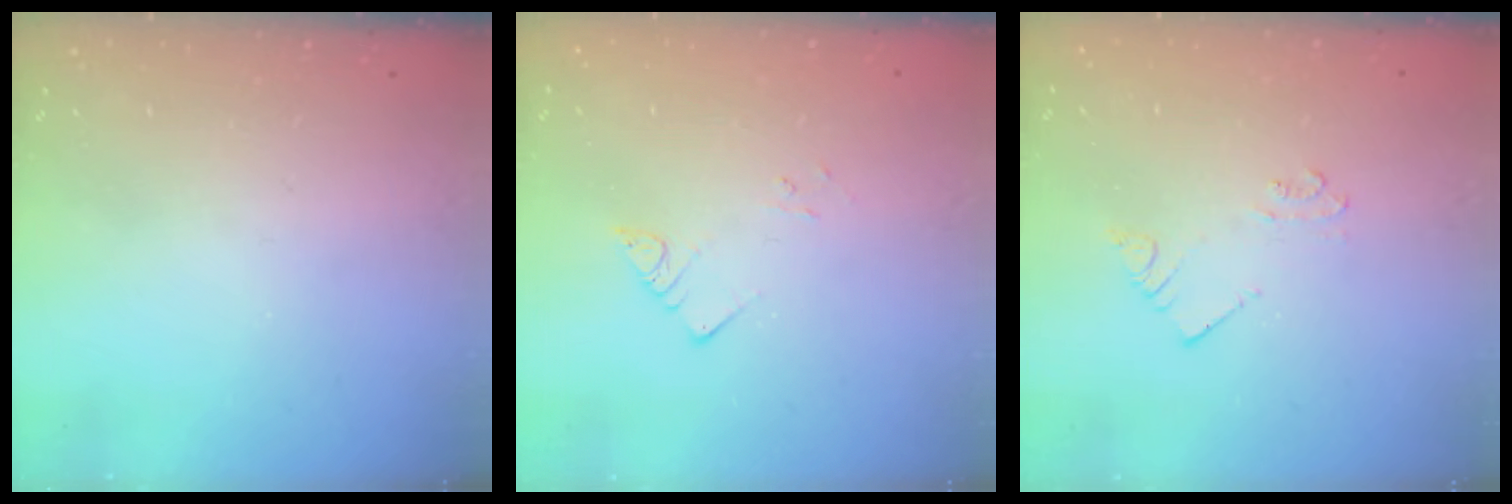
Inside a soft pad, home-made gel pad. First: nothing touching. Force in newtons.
{"total": 2.9, "press": 2.9, "slide": 0.4}
{"total": 2.5, "press": 2.5, "slide": 0.2}